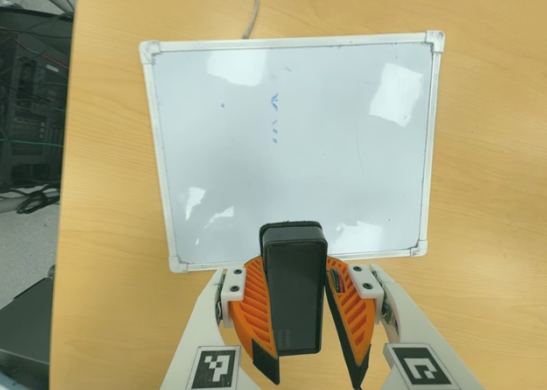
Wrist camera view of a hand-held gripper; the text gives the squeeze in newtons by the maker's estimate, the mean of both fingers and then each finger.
{"total": 10.5, "left": 10.4, "right": 10.7}